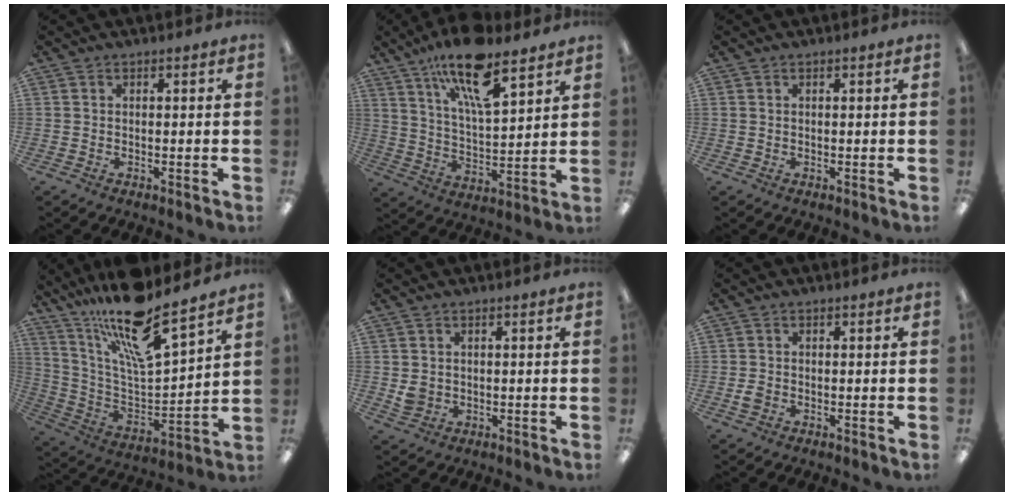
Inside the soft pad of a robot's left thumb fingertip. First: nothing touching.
{"total": 17.1, "force": [11.6, 5.4, 11.4], "torque": [-0.194, -0.056, 0.193]}
{"total": 0.0}
{"total": 17.9, "force": [14.5, 3.2, 10.0], "torque": [-0.192, -0.109, 0.245]}
{"total": 2.8, "force": [0.7, 2.5, 1.2], "torque": [-0.016, 0.001, 0.012]}
{"total": 1.8, "force": [-0.4, 1.4, 1.0], "torque": [-0.017, 0.003, -0.007]}